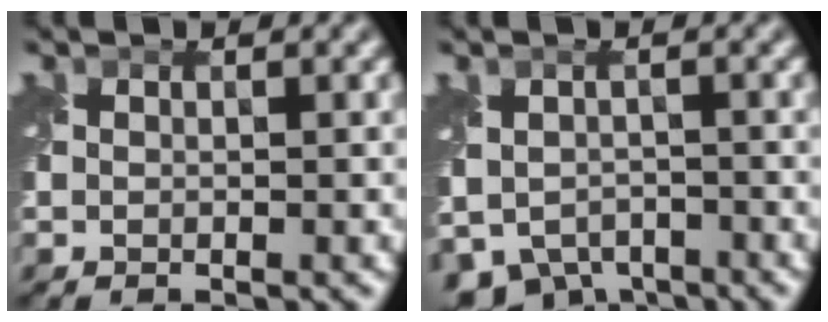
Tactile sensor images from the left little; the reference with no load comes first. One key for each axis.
{"total": 5.5, "fx": -3.5, "fy": 3.5, "fz": 2.3, "tx": -0.046, "ty": -0.025, "tz": -0.055}